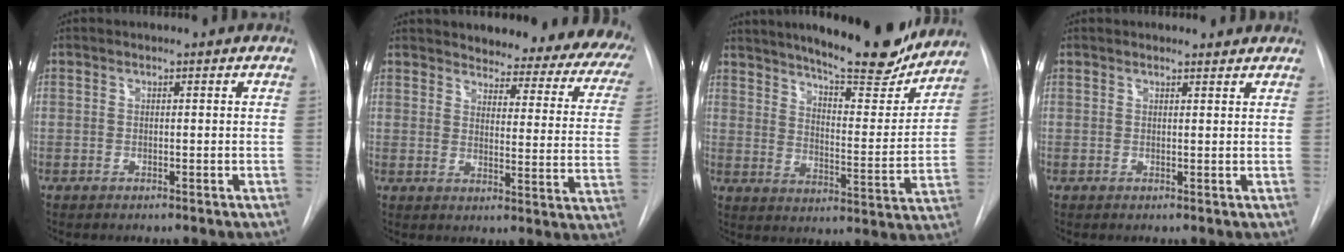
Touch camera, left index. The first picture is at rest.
{"total": 22.9, "force": [20.6, 5.7, 8.3], "torque": [-0.100, -0.079, 0.222]}
{"total": 19.8, "force": [17.3, 3.1, 9.1], "torque": [-0.135, -0.033, 0.234]}
{"total": 2.2, "force": [2.1, 0.5, 0.1], "torque": [-0.008, 0.002, 0.021]}